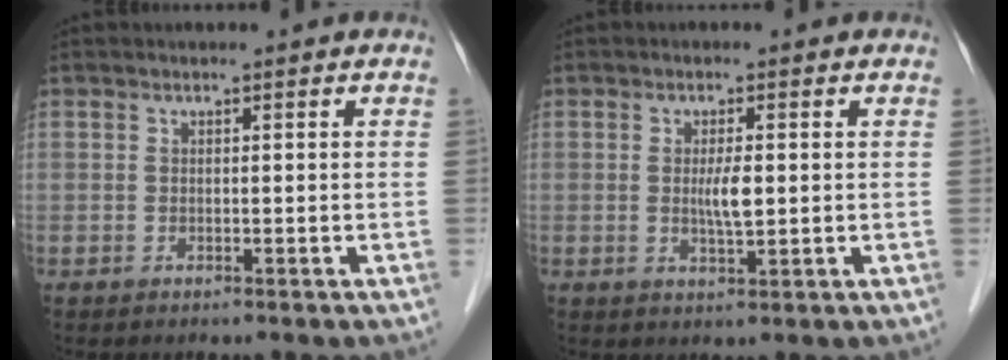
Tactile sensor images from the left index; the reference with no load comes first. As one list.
[{"total": 3.3, "force": [0.2, 0.6, 3.2], "torque": [-0.060, -0.003, 0.004]}]